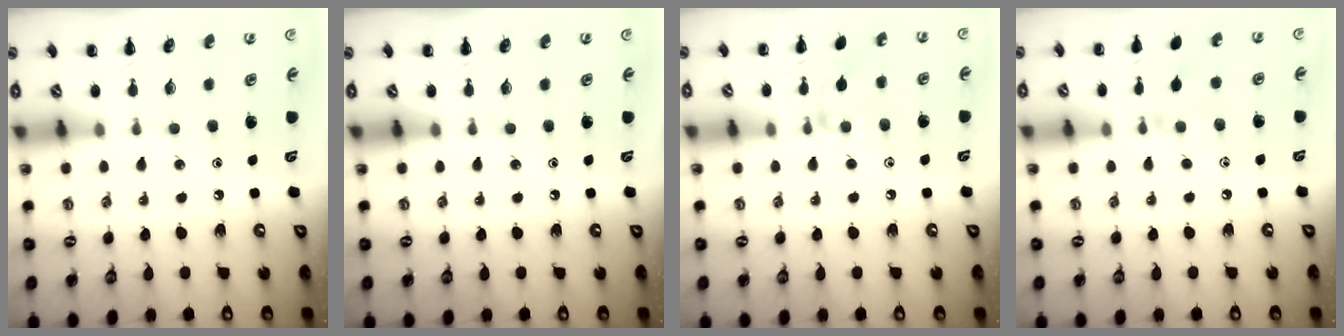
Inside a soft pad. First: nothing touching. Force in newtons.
{"total": 0.0}
{"total": 8.0, "press": 7.9, "slide": 1.2}
{"total": 5.6, "press": 5.2, "slide": 1.9}